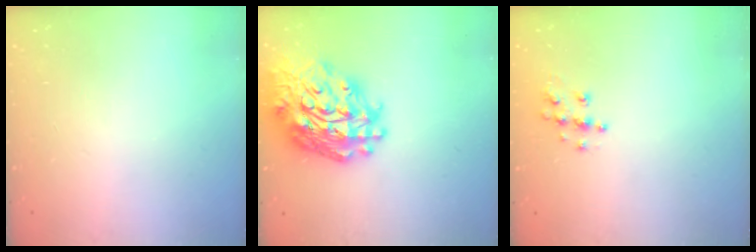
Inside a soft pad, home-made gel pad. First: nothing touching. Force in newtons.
{"total": 24.3, "press": 24.2, "slide": 2.6}
{"total": 7.4, "press": 7.4, "slide": 0.2}